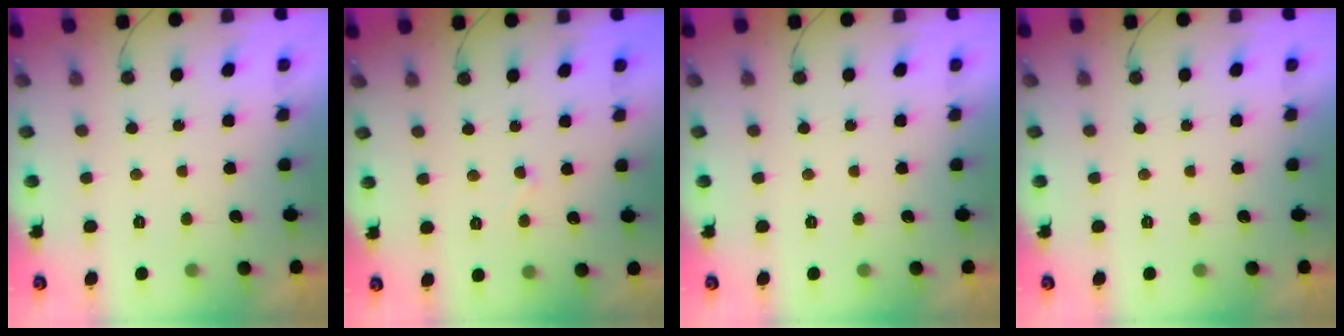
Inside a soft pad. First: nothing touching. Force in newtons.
{"total": 2.8, "press": 2.8, "slide": 0.2}
{"total": 0.0}
{"total": 0.0}